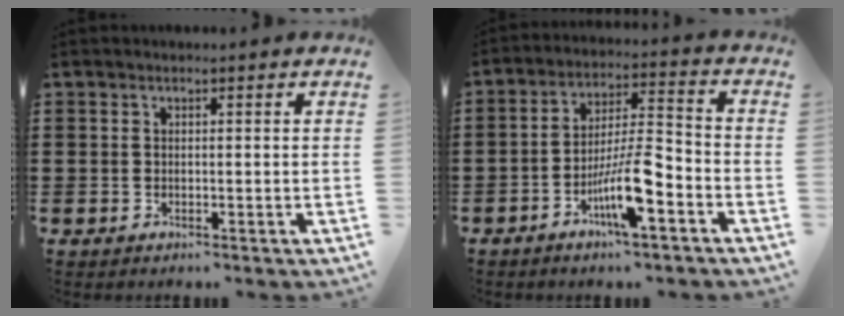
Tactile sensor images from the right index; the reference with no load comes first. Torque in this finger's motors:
{"motor_torque": [1.46, 0.68, 0.80, 0.11]}